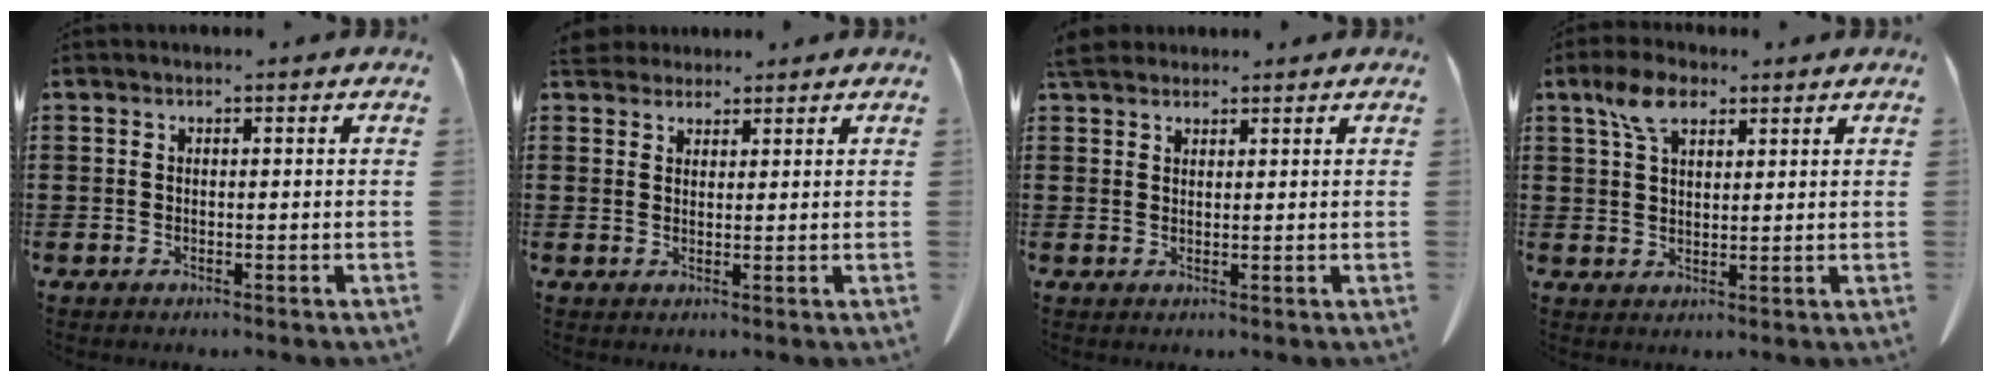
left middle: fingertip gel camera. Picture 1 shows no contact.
{"total": 3.3, "force": [3.0, 1.1, 0.8], "torque": [-0.024, -0.003, 0.060]}
{"total": 3.2, "force": [2.8, 1.1, 1.1], "torque": [-0.030, 0.001, 0.056]}
{"total": 5.8, "force": [3.5, 2.9, 3.7], "torque": [-0.084, 0.009, 0.065]}